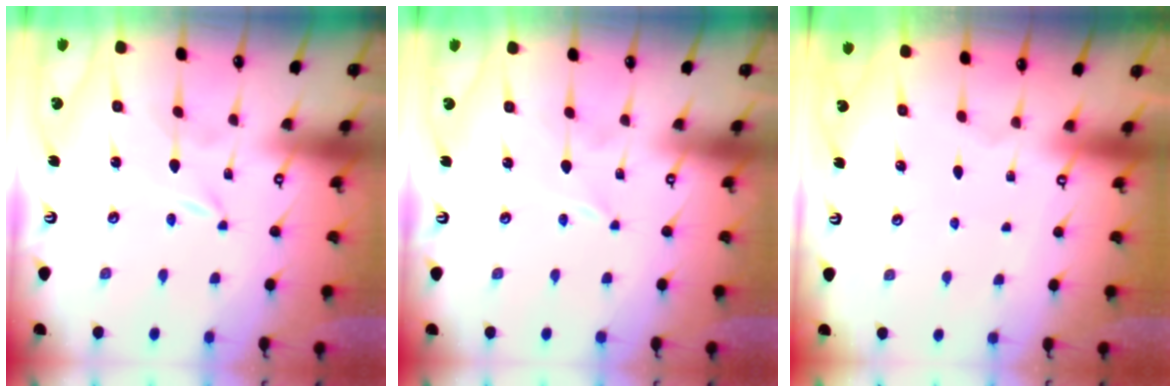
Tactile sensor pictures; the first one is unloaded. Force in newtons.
{"total": 1.6, "press": 1.5, "slide": 0.2}
{"total": 0.0}